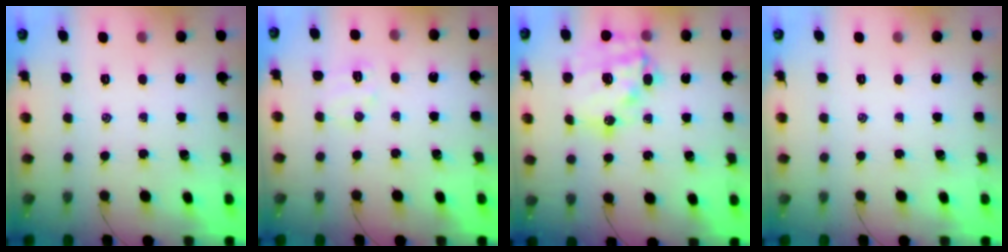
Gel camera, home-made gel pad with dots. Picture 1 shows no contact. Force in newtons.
{"total": 5.6, "press": 5.5, "slide": 1.1}
{"total": 19.2, "press": 18.8, "slide": 3.9}
{"total": 0.0}